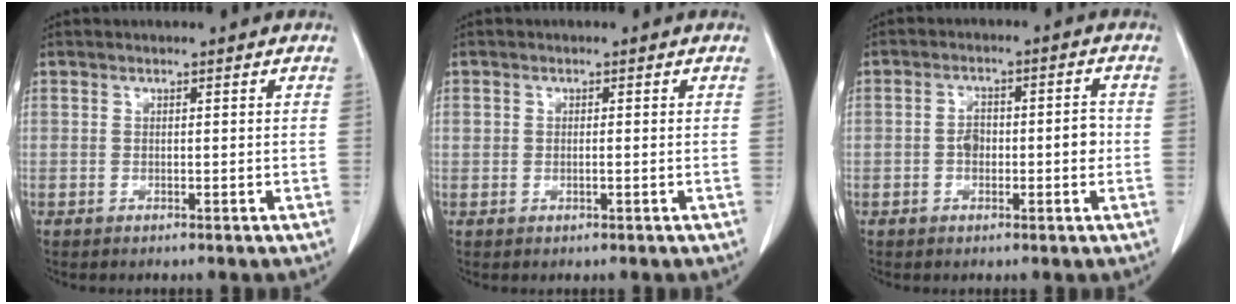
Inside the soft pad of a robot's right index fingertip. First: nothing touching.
{"total": 1.2, "force": [0.0, 0.7, 1.0], "torque": [-0.023, 0.005, 0.002]}
{"total": 5.1, "force": [-0.7, 2.5, 4.5], "torque": [-0.072, 0.017, -0.010]}